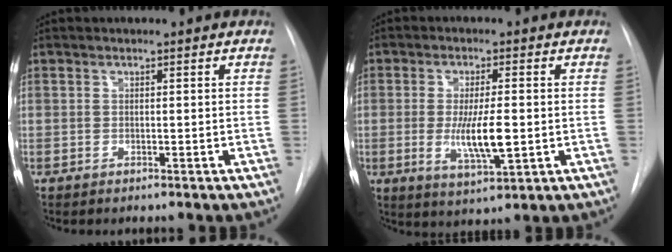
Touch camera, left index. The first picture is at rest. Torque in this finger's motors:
{"motor_torque": [1.54, -0.11, 0.60, 0.18]}